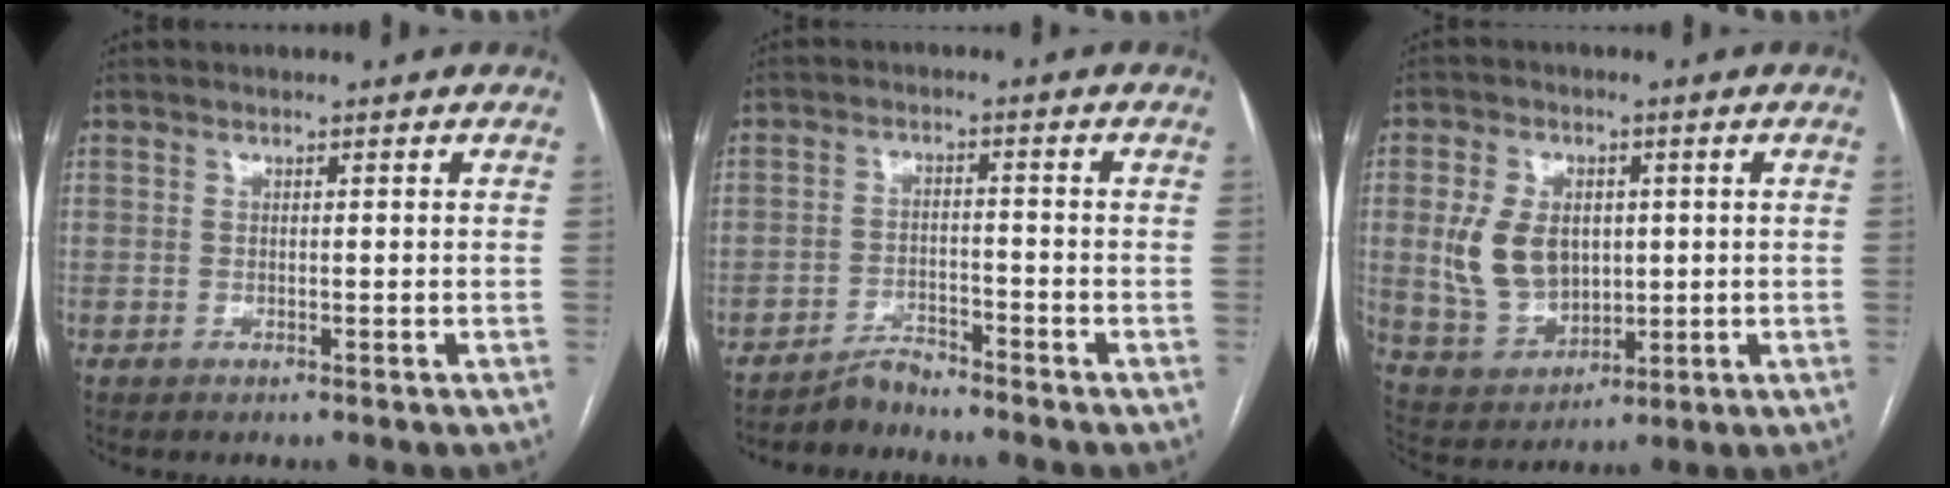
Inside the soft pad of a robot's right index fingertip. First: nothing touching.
{"total": 3.7, "force": [-3.7, -0.1, 0.4], "torque": [-0.008, -0.018, -0.067]}
{"total": 10.2, "force": [1.2, 7.2, 7.1], "torque": [-0.161, 0.012, 0.039]}